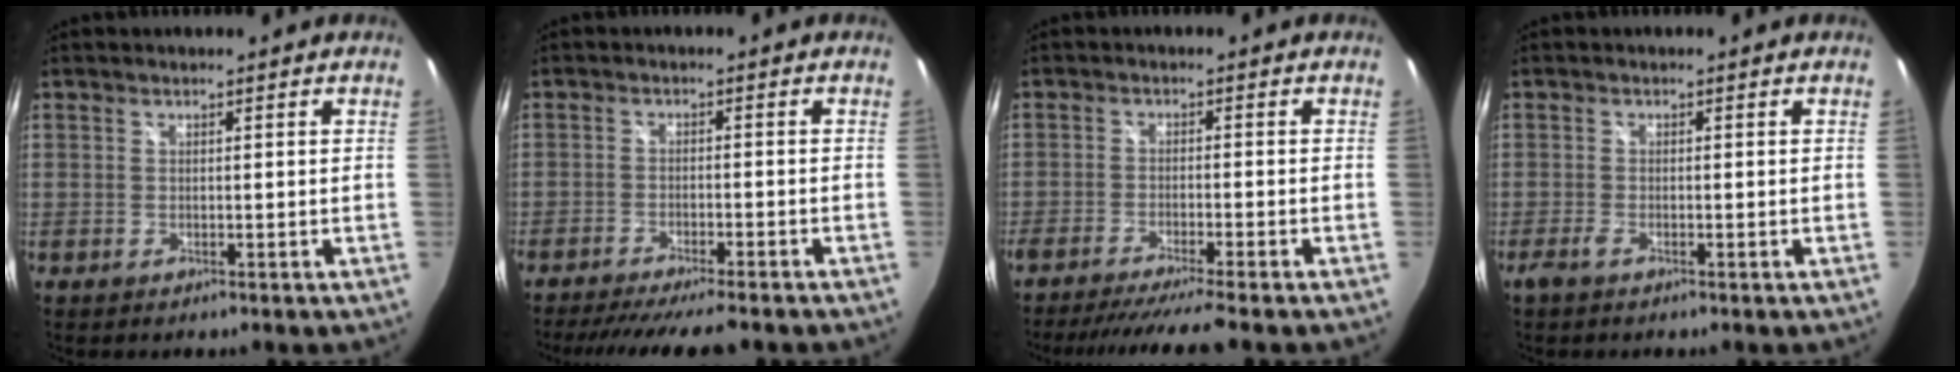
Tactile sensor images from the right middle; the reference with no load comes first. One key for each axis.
{"total": 10.9, "fx": -9.6, "fy": 0.8, "fz": 5.1, "tx": -0.107, "ty": -0.023, "tz": -0.144}
{"total": 9.4, "fx": -8.2, "fy": -1.4, "fz": 4.2, "tx": -0.086, "ty": -0.022, "tz": -0.130}
{"total": 1.6, "fx": -1.2, "fy": 0.3, "fz": 1.1, "tx": -0.025, "ty": -0.004, "tz": -0.024}